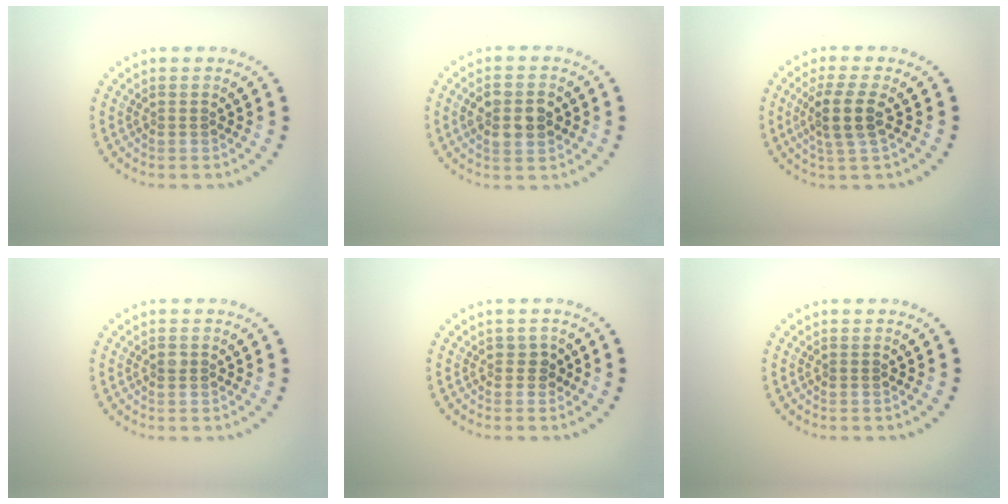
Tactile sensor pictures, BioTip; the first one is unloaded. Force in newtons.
{"total": 3.8, "press": 3.8, "slide": 0.2}
{"total": 3.1, "press": 2.6, "slide": 1.8}
{"total": 0.8, "press": 0.8, "slide": 0.1}
{"total": 1.1, "press": 1.0, "slide": 0.6}
{"total": 0.0}